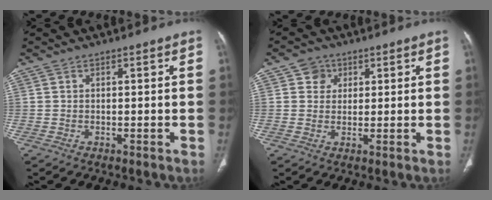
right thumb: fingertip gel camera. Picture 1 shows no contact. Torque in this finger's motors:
{"motor_torque": [-0.44, 1.23, 0.01, -0.16, 0.09]}